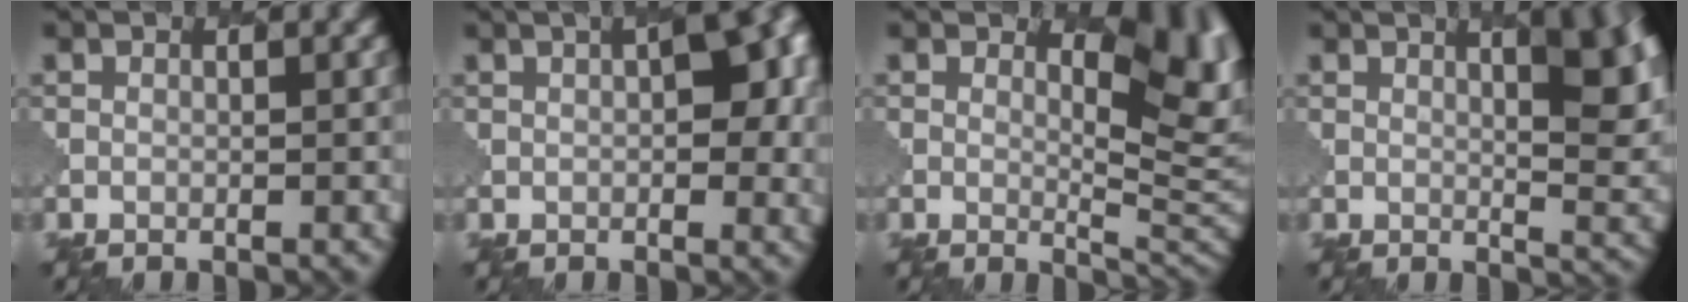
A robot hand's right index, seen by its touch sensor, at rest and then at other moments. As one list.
[{"total": 7.0, "force": [0.6, 3.4, 6.2], "torque": [-0.049, 0.012, 0.001]}, {"total": 7.7, "force": [2.4, 3.5, 6.5], "torque": [-0.089, -0.008, 0.035]}, {"total": 9.6, "force": [3.3, 3.9, 8.1], "torque": [-0.063, 0.010, 0.039]}]